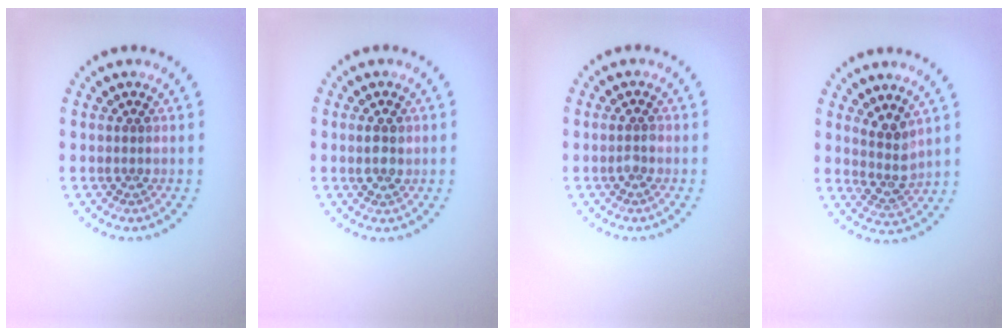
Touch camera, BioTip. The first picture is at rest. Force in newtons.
{"total": 1.7, "press": 1.7, "slide": 0.4}
{"total": 1.0, "press": 1.0, "slide": 0.2}
{"total": 2.7, "press": 2.1, "slide": 1.7}